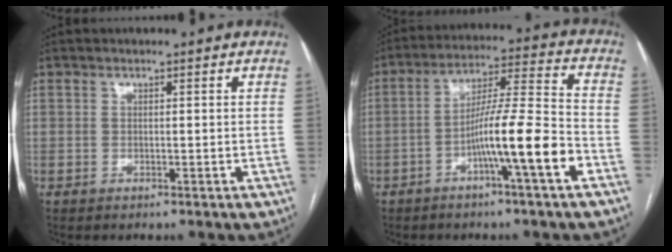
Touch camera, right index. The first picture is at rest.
{"total": 12.1, "force": [-5.0, -0.5, 11.0], "torque": [-0.189, 0.008, -0.086]}